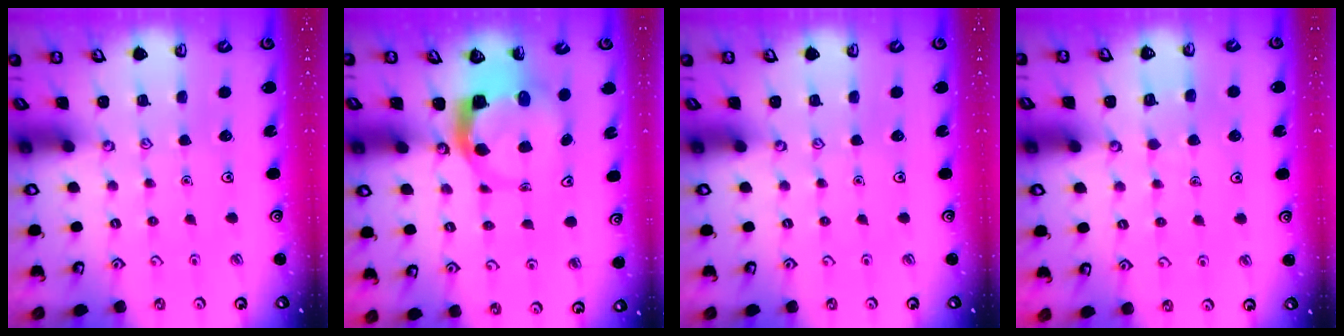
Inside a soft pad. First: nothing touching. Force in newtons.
{"total": 5.0, "press": 4.9, "slide": 0.8}
{"total": 0.0}
{"total": 3.3, "press": 3.3, "slide": 0.3}